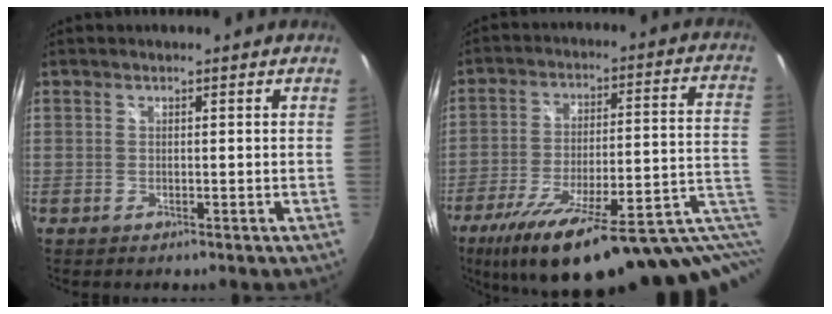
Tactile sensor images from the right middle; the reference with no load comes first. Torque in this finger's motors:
{"motor_torque": [1.08, -1.06, 0.91, 0.12]}